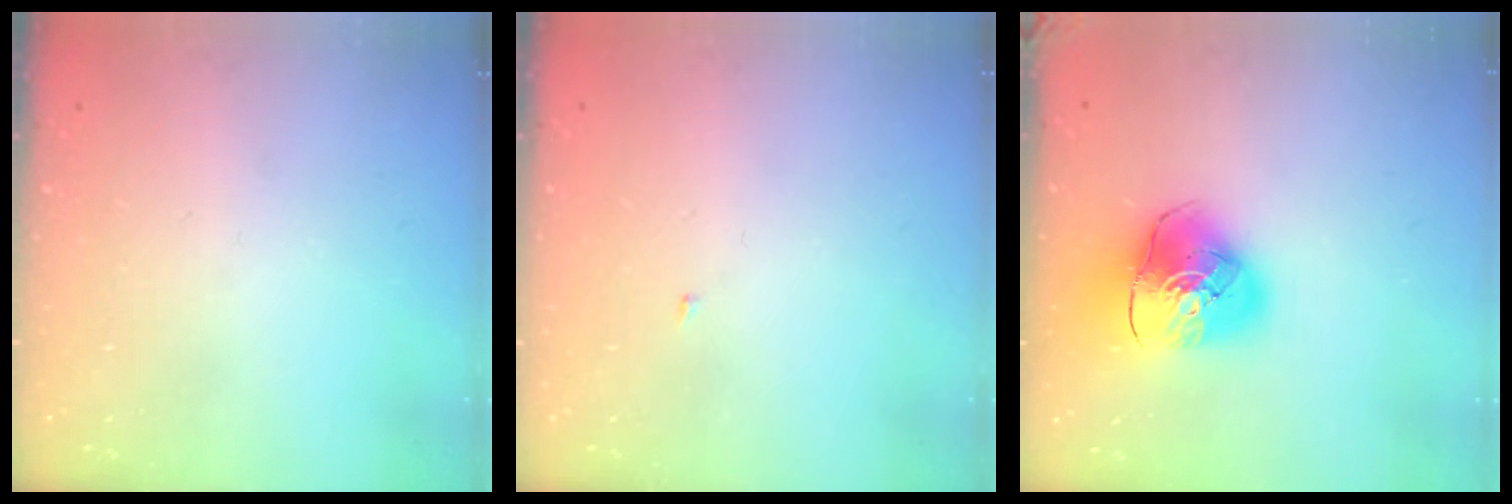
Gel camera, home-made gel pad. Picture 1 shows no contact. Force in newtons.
{"total": 1.8, "press": 1.8, "slide": 0.2}
{"total": 12.9, "press": 12.8, "slide": 1.8}